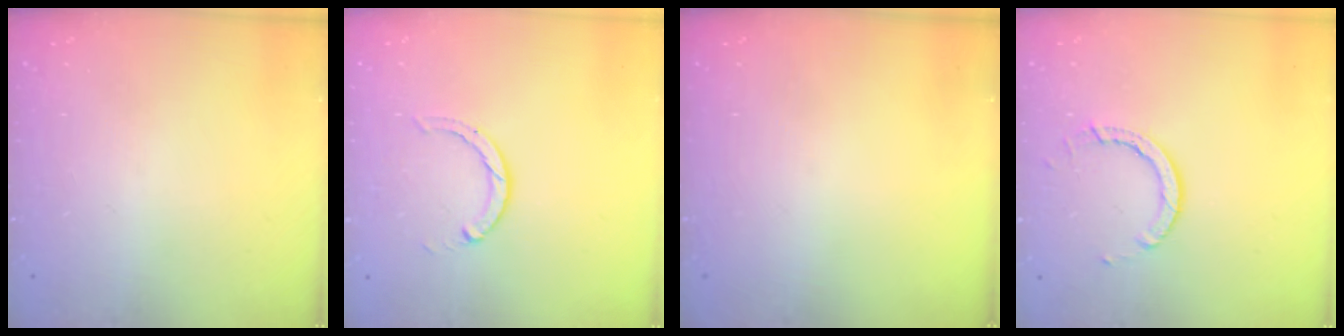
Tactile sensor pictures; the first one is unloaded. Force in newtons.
{"total": 2.0, "press": 2.0, "slide": 0.3}
{"total": 0.0}
{"total": 4.9, "press": 4.9, "slide": 0.5}